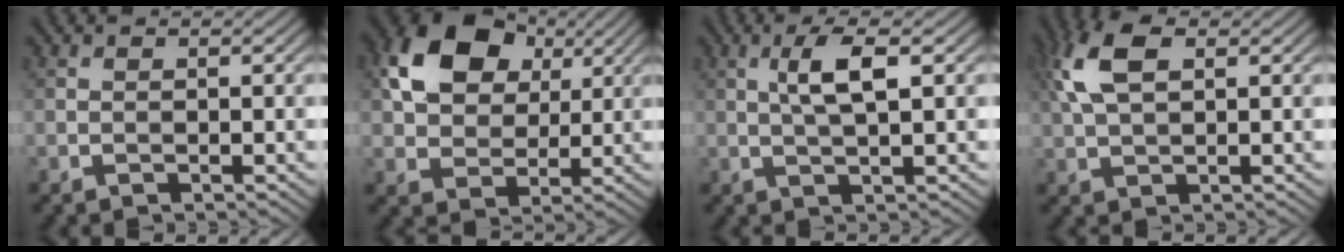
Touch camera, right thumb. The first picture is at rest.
{"total": 12.5, "force": [4.8, 8.7, 7.5], "torque": [-0.162, 0.013, 0.088]}
{"total": 4.4, "force": [1.2, 0.9, 4.2], "torque": [-0.086, 0.005, 0.023]}
{"total": 7.4, "force": [2.6, 3.6, 5.9], "torque": [-0.150, 0.018, 0.047]}